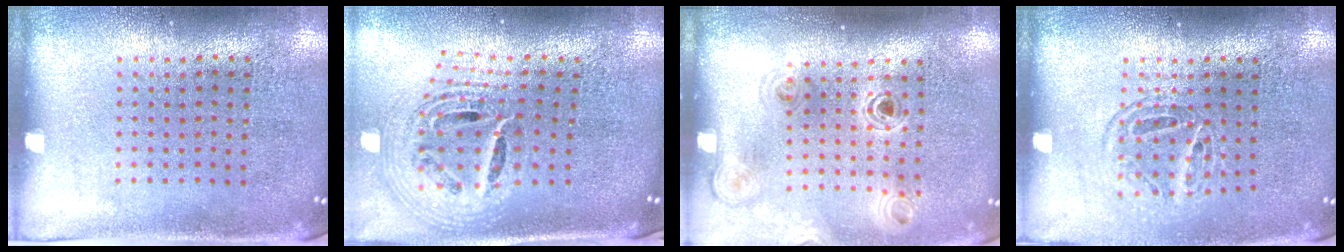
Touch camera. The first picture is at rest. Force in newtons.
{"total": 2.5, "press": 1.8, "slide": 1.8}
{"total": 1.1, "press": 1.1, "slide": 0.1}
{"total": 1.6, "press": 1.2, "slide": 1.0}